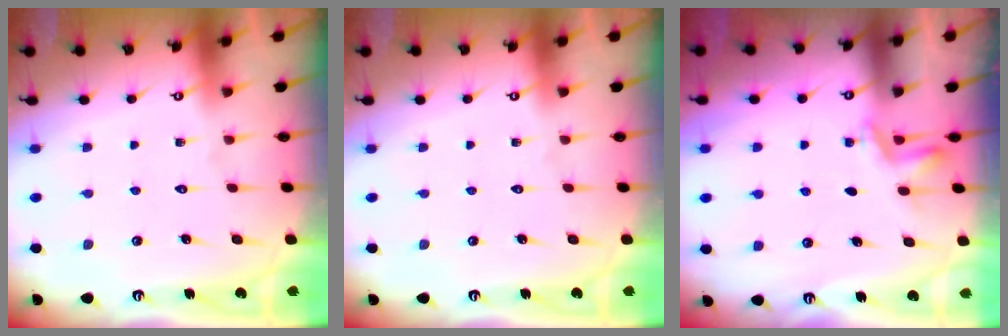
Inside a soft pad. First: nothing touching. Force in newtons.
{"total": 0.0}
{"total": 2.7, "press": 2.4, "slide": 1.2}